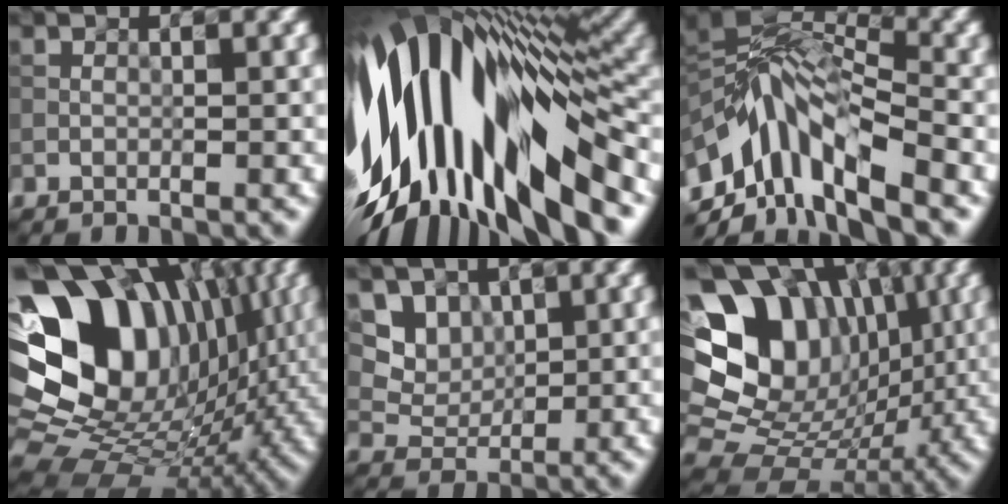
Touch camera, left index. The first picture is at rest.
{"total": 16.7, "force": [-1.8, 7.6, 14.7], "torque": [-0.257, 0.011, -0.035]}
{"total": 11.9, "force": [-3.8, 5.2, 10.1], "torque": [-0.171, 0.015, -0.067]}
{"total": 18.2, "force": [4.9, 13.5, 11.2], "torque": [-0.203, 0.011, 0.097]}
{"total": 4.4, "force": [2.6, 3.1, 1.6], "torque": [-0.041, -0.019, 0.072]}
{"total": 17.4, "force": [4.6, 14.0, 9.1], "torque": [-0.191, 0.048, 0.089]}